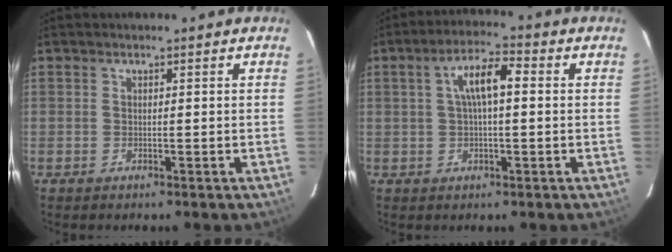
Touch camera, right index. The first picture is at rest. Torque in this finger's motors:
{"motor_torque": [0.28, -0.08, 0.46, 0.13]}